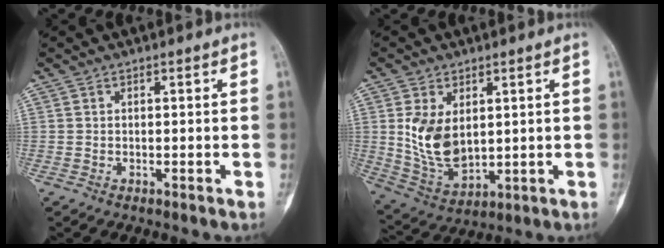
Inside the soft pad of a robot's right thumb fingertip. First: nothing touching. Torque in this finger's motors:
{"motor_torque": [-0.05, 0.50, 0.80, 0.78, 0.09]}